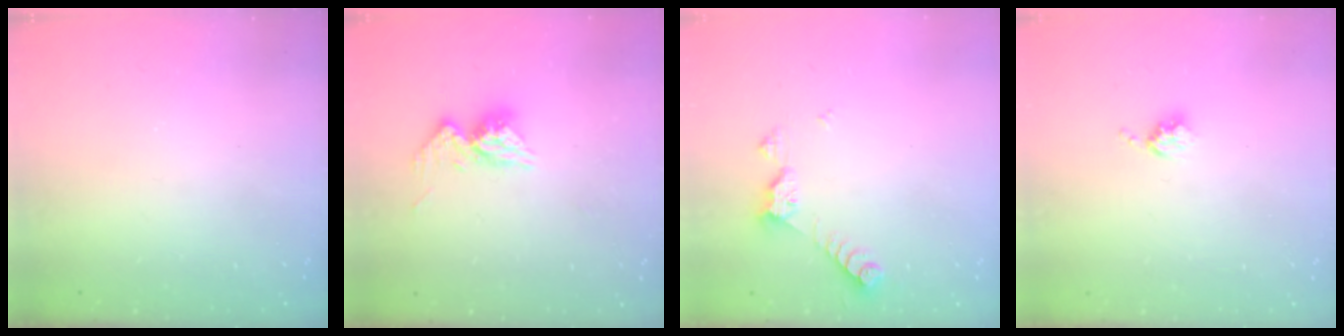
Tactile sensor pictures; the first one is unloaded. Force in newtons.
{"total": 10.3, "press": 10.3, "slide": 0.9}
{"total": 6.7, "press": 6.7, "slide": 0.4}
{"total": 3.6, "press": 3.6, "slide": 0.4}